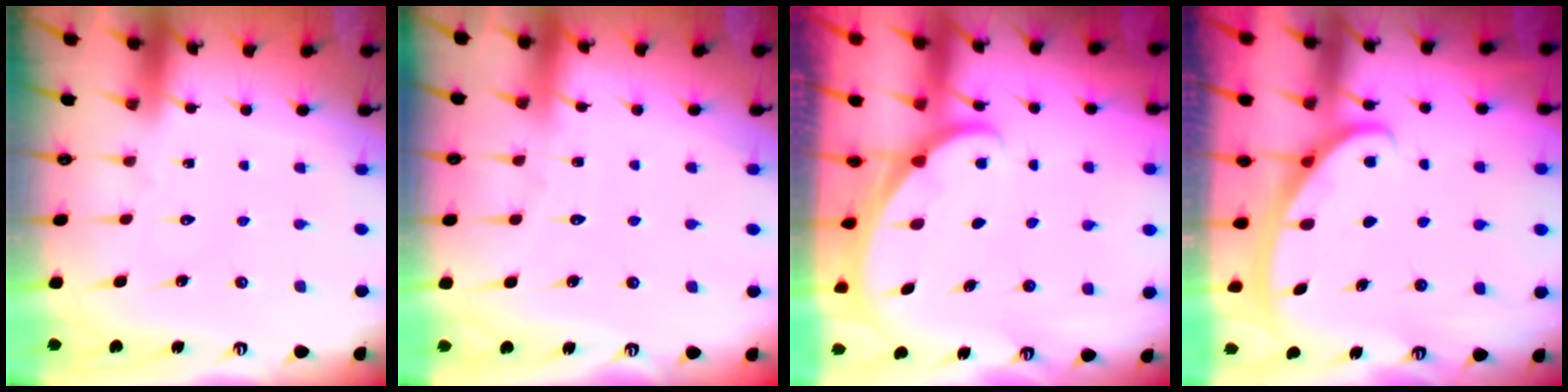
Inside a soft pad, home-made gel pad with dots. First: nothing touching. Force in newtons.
{"total": 2.1, "press": 2.1, "slide": 0.3}
{"total": 1.8, "press": 1.8, "slide": 0.1}
{"total": 3.0, "press": 2.9, "slide": 0.4}